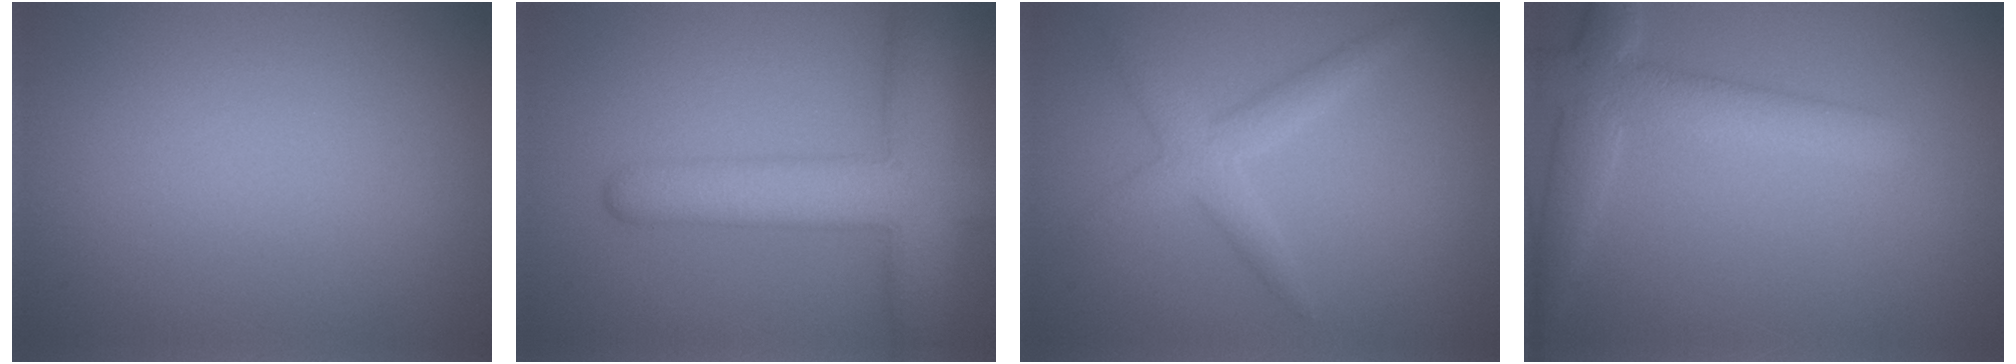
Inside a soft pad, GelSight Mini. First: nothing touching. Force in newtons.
{"total": 8.0, "press": 8.0, "slide": 0.5}
{"total": 1.7, "press": 1.7, "slide": 0.2}
{"total": 5.1, "press": 5.1, "slide": 0.2}